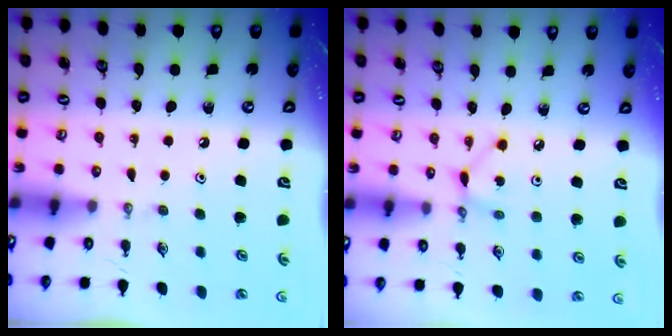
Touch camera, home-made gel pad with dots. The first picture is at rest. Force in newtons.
{"total": 3.1, "press": 3.1, "slide": 0.1}